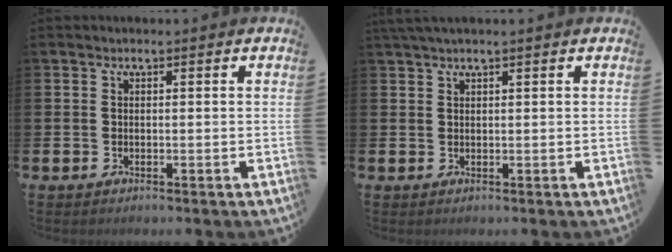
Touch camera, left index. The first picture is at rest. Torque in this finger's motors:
{"motor_torque": [-0.02, -0.34, 0.69, 0.21]}